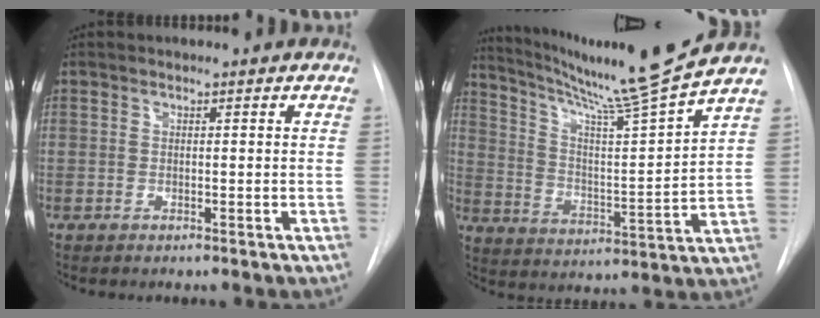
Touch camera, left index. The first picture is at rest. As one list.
[{"total": 17.3, "force": [14.9, -2.8, 8.5], "torque": [-0.140, -0.037, 0.231]}]